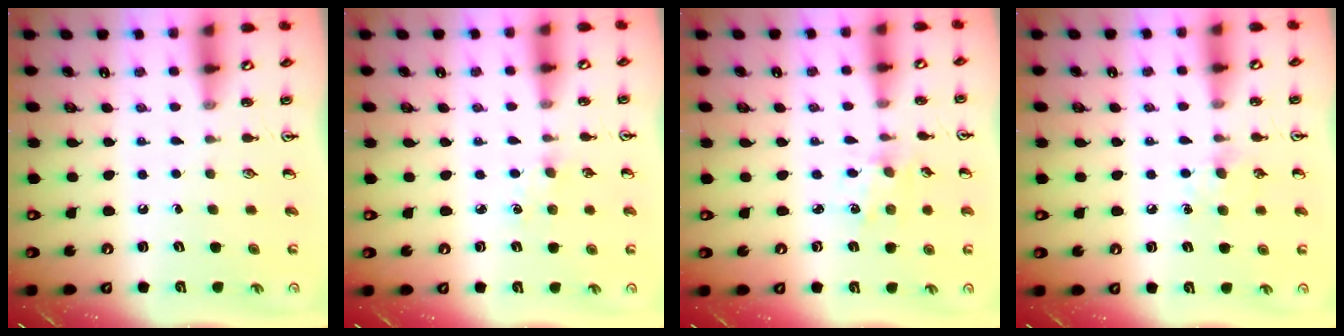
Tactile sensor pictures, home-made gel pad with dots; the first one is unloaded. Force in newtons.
{"total": 2.7, "press": 2.7, "slide": 0.4}
{"total": 1.6, "press": 1.5, "slide": 0.3}
{"total": 6.4, "press": 6.4, "slide": 0.8}